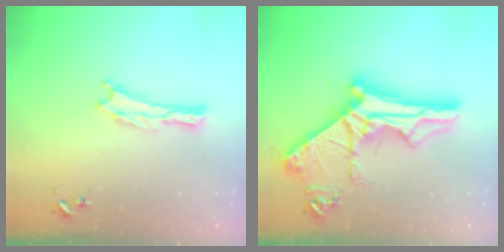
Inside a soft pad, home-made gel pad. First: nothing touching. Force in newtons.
{"total": 10.7, "press": 10.6, "slide": 1.2}